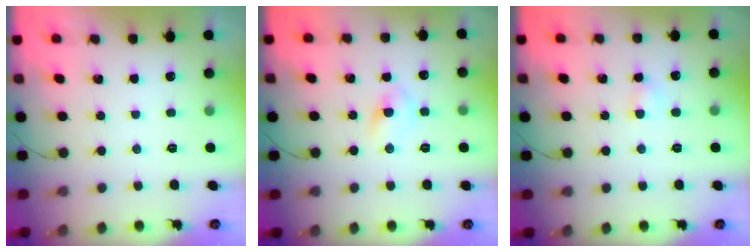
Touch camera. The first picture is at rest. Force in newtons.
{"total": 6.2, "press": 6.0, "slide": 1.5}
{"total": 2.9, "press": 2.8, "slide": 0.8}